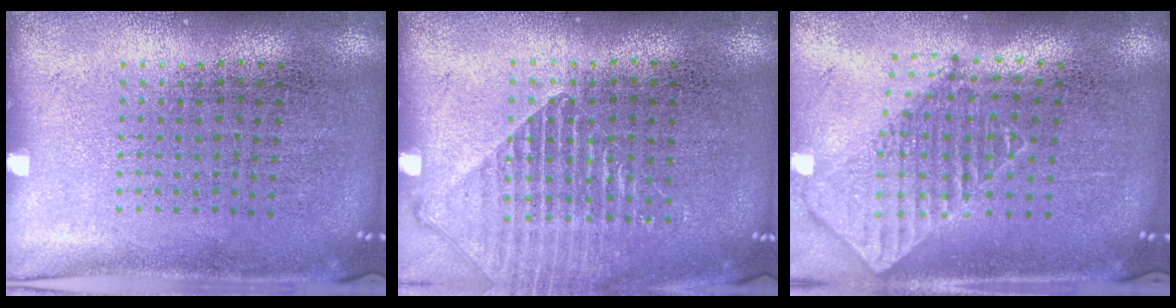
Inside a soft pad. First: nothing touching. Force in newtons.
{"total": 1.3, "press": 1.3, "slide": 0.4}
{"total": 2.0, "press": 1.5, "slide": 1.3}